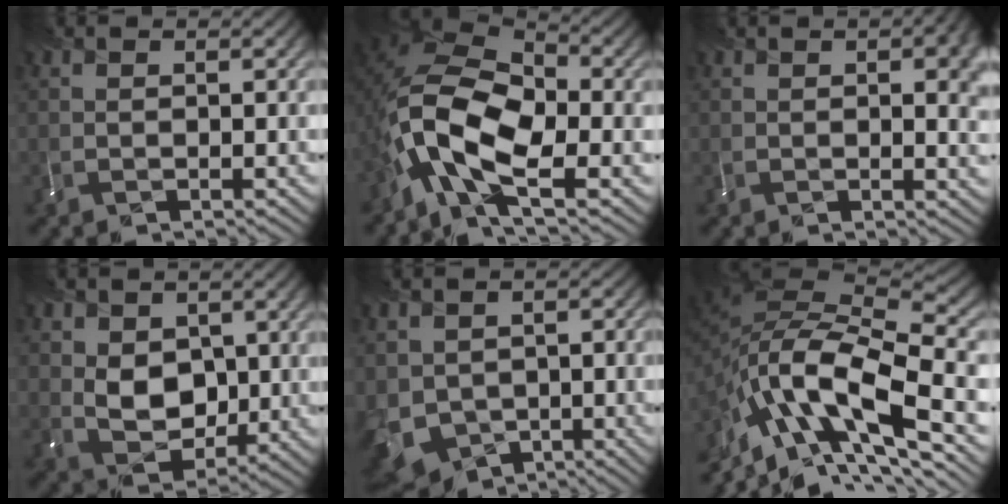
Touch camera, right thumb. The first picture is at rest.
{"total": 12.7, "force": [-4.5, 6.0, 10.2], "torque": [-0.209, -0.005, -0.099]}
{"total": 5.2, "force": [1.3, 1.9, 4.6], "torque": [-0.054, 0.002, 0.024]}
{"total": 6.0, "force": [0.7, 4.7, 3.5], "torque": [-0.085, -0.012, 0.014]}
{"total": 10.0, "force": [-3.0, 8.1, 5.1], "torque": [-0.139, -0.047, -0.045]}
{"total": 16.2, "force": [-7.4, 6.8, 12.7], "torque": [-0.269, -0.002, -0.145]}